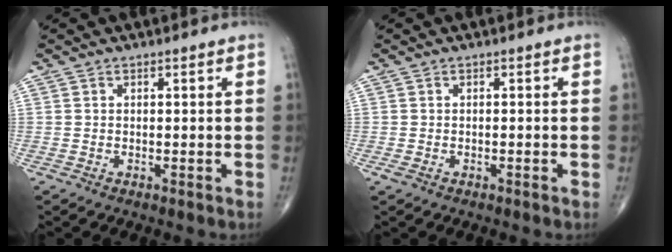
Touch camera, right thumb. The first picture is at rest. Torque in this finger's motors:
{"motor_torque": [0.71, 0.38, 0.11, -0.26, -0.01]}